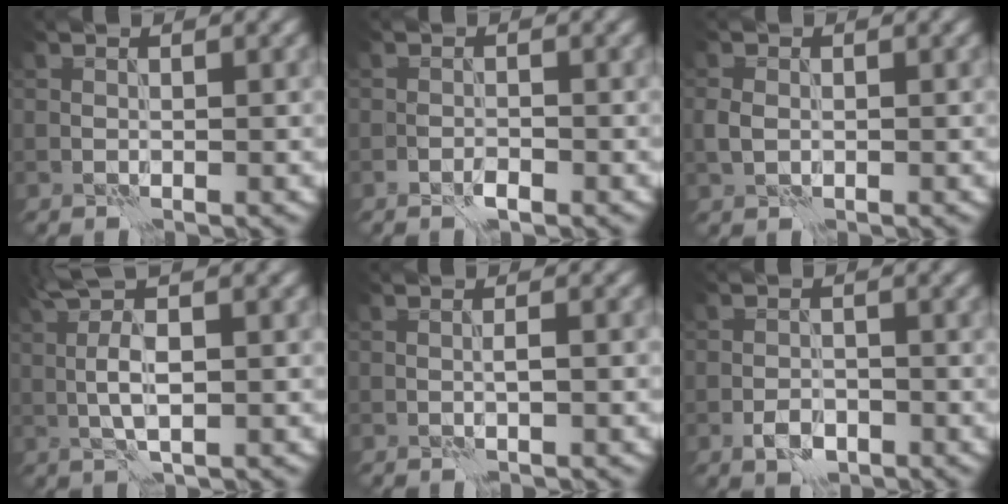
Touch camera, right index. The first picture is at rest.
{"total": 0.7, "force": [-0.5, 0.1, 0.5], "torque": [-0.009, 0.000, -0.010]}
{"total": 1.5, "force": [-0.1, 1.2, 0.9], "torque": [-0.023, 0.001, -0.002]}
{"total": 4.4, "force": [1.0, 1.2, 4.2], "torque": [-0.087, 0.007, 0.017]}
{"total": 0.9, "force": [-0.2, 0.0, 0.9], "torque": [-0.015, 0.002, -0.004]}
{"total": 2.3, "force": [-1.2, 1.4, 1.4], "torque": [-0.023, 0.002, -0.025]}